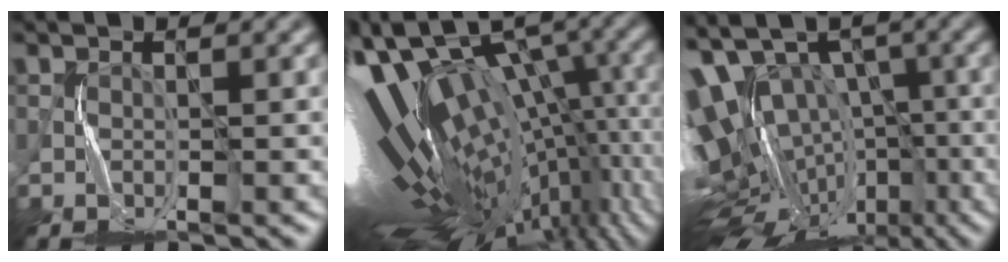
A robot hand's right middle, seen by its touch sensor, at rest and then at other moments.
{"total": 17.8, "force": [-1.1, 9.7, 14.9], "torque": [-0.244, -0.021, 0.022]}
{"total": 17.0, "force": [-4.2, 11.3, 12.0], "torque": [-0.201, 0.024, -0.035]}